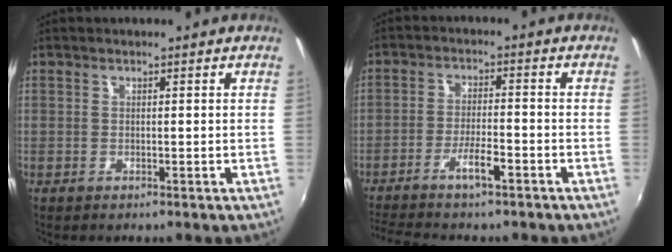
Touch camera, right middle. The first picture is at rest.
{"total": 7.8, "force": [-6.0, 1.0, 4.8], "torque": [-0.107, -0.001, -0.105]}